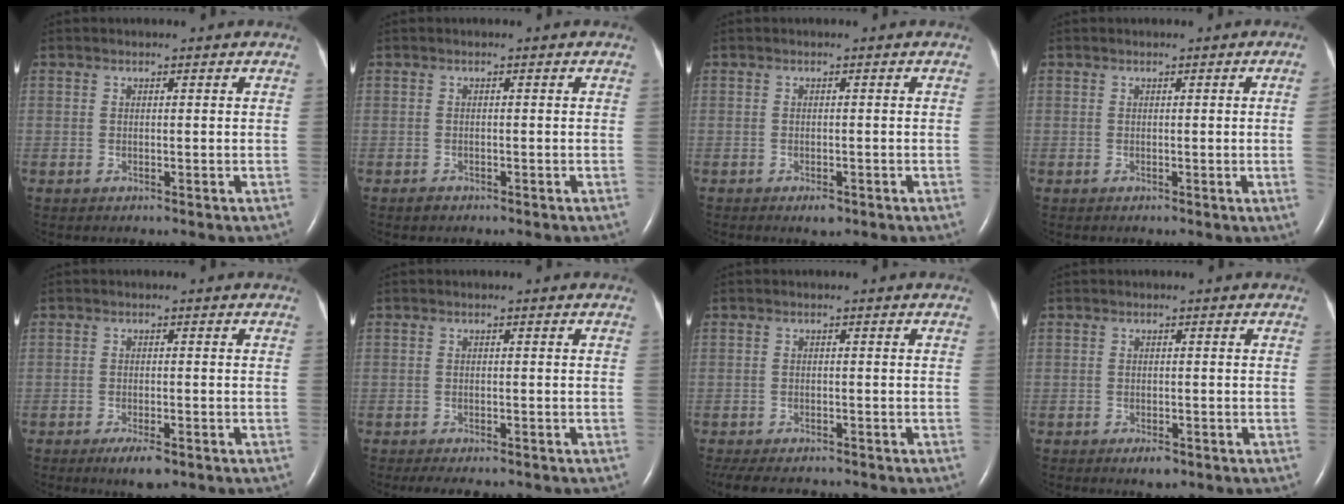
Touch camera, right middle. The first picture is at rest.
{"total": 0.7, "force": [-0.5, 0.4, 0.1], "torque": [-0.006, 0.000, -0.009]}
{"total": 1.3, "force": [-0.8, 0.6, 0.8], "torque": [-0.016, 0.000, -0.005]}
{"total": 2.3, "force": [-0.1, -1.0, 2.1], "torque": [-0.026, -0.003, 0.001]}
{"total": 3.2, "force": [-2.0, 0.8, 2.4], "torque": [-0.047, -0.004, -0.028]}
{"total": 4.6, "force": [-3.8, 1.4, 2.1], "torque": [-0.031, -0.007, -0.048]}
{"total": 8.5, "force": [-7.5, 2.3, 3.4], "torque": [-0.062, -0.010, -0.103]}
{"total": 1.8, "force": [-1.1, 0.6, 1.2], "torque": [-0.026, -0.002, -0.012]}